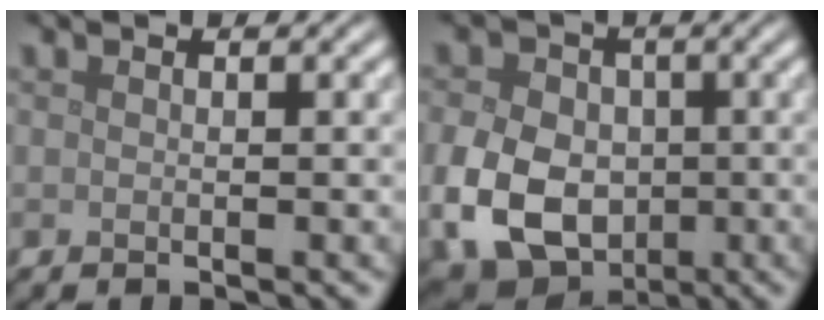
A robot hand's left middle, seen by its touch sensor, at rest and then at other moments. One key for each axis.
{"total": 10.0, "fx": -2.0, "fy": 7.5, "fz": 6.3, "tx": -0.142, "ty": -0.026, "tz": -0.041}